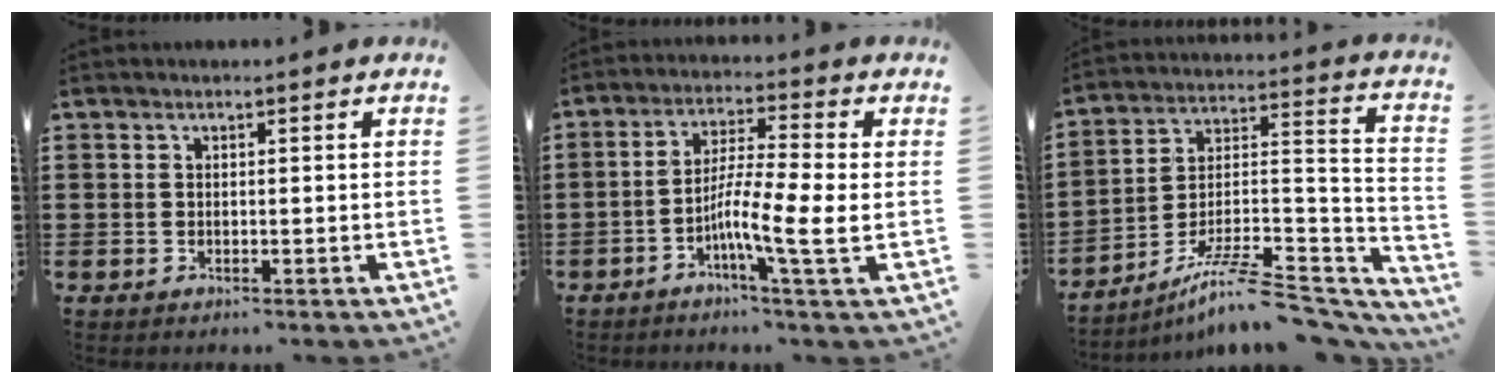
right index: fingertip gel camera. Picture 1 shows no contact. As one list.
[{"total": 7.2, "force": [-1.3, 2.3, 6.7], "torque": [-0.111, 0.002, -0.025]}, {"total": 10.5, "force": [-7.8, 2.1, 6.6], "torque": [-0.106, 0.014, -0.148]}]